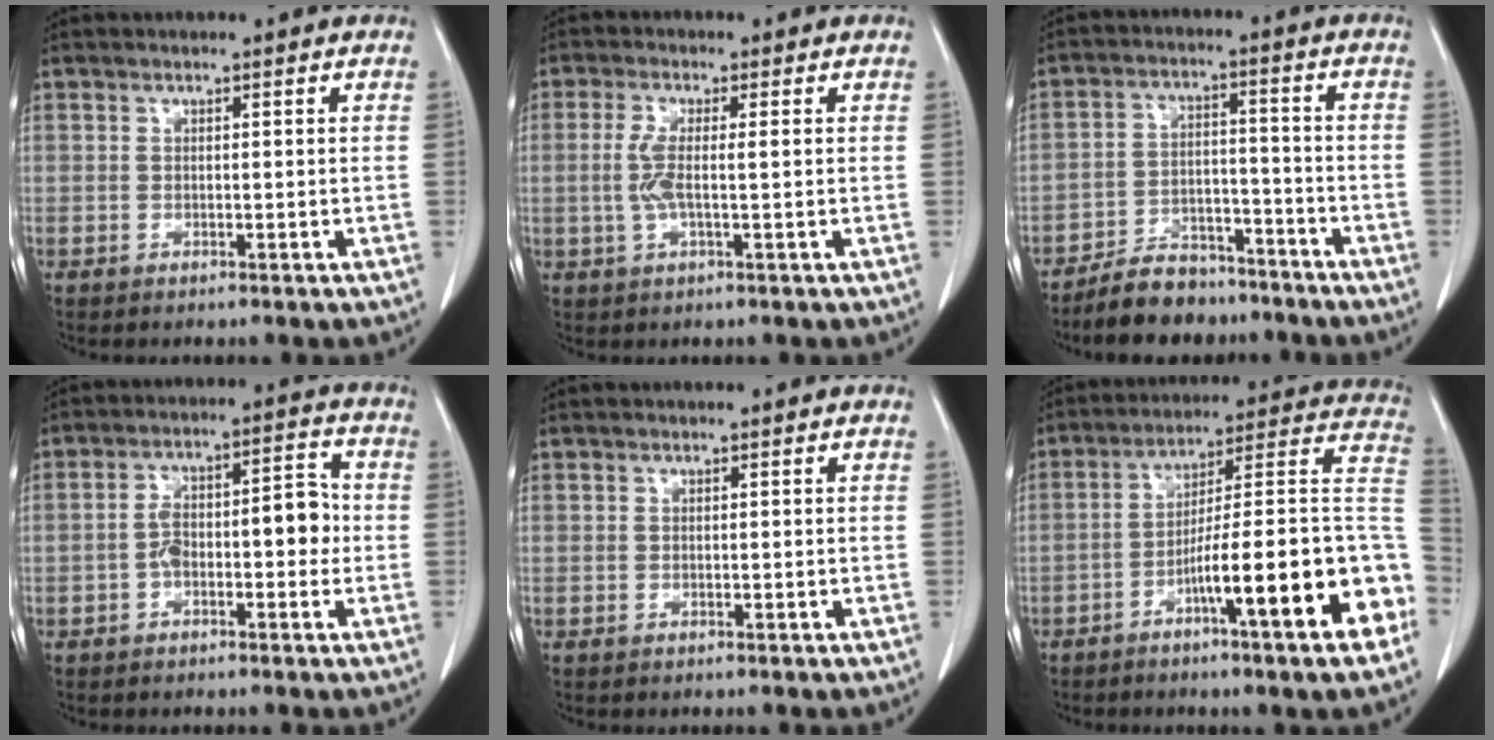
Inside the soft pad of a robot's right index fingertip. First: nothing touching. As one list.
[{"total": 4.1, "force": [0.0, 0.7, 4.0], "torque": [-0.097, 0.003, -0.001]}, {"total": 9.1, "force": [-7.8, 3.9, 2.4], "torque": [-0.040, 0.012, -0.131]}, {"total": 8.5, "force": [-1.2, 3.5, 7.6], "torque": [-0.124, 0.042, -0.018]}, {"total": 0.0}, {"total": 20.4, "force": [-8.1, 1.1, 18.7], "torque": [-0.208, 0.021, -0.120]}]